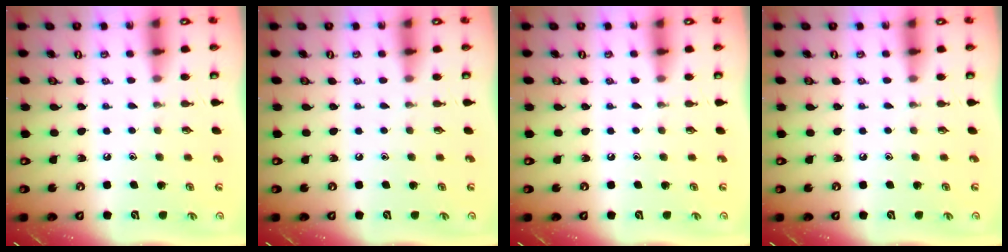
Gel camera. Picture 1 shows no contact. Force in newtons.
{"total": 0.0}
{"total": 0.0}
{"total": 0.0}